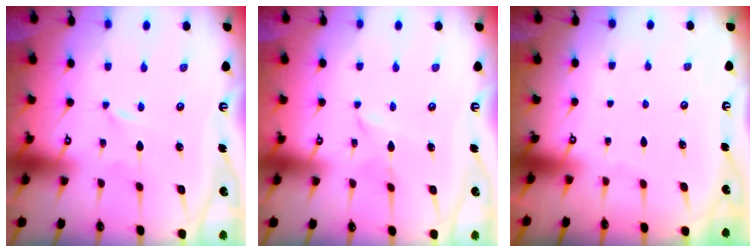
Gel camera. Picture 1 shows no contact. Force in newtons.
{"total": 1.7, "press": 1.6, "slide": 0.2}
{"total": 0.0}